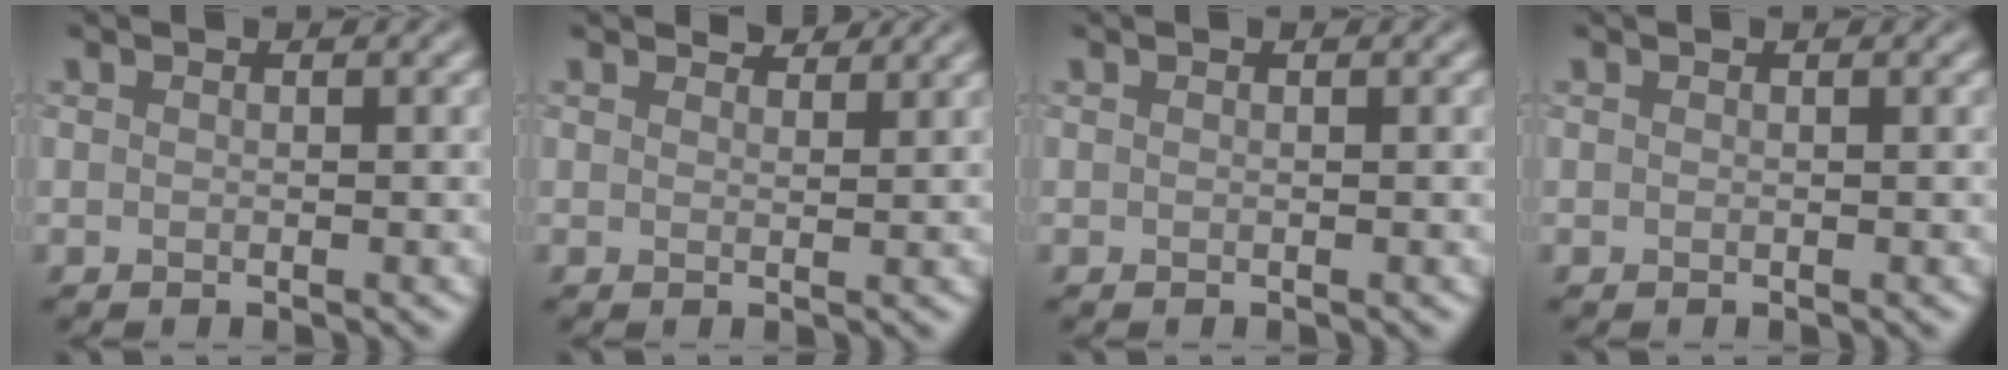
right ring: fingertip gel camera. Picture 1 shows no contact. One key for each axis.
{"total": 1.9, "fx": 1.8, "fy": 0.4, "fz": 0.5, "tx": -0.010, "ty": 0.000, "tz": 0.026}
{"total": 0.0}
{"total": 0.0}